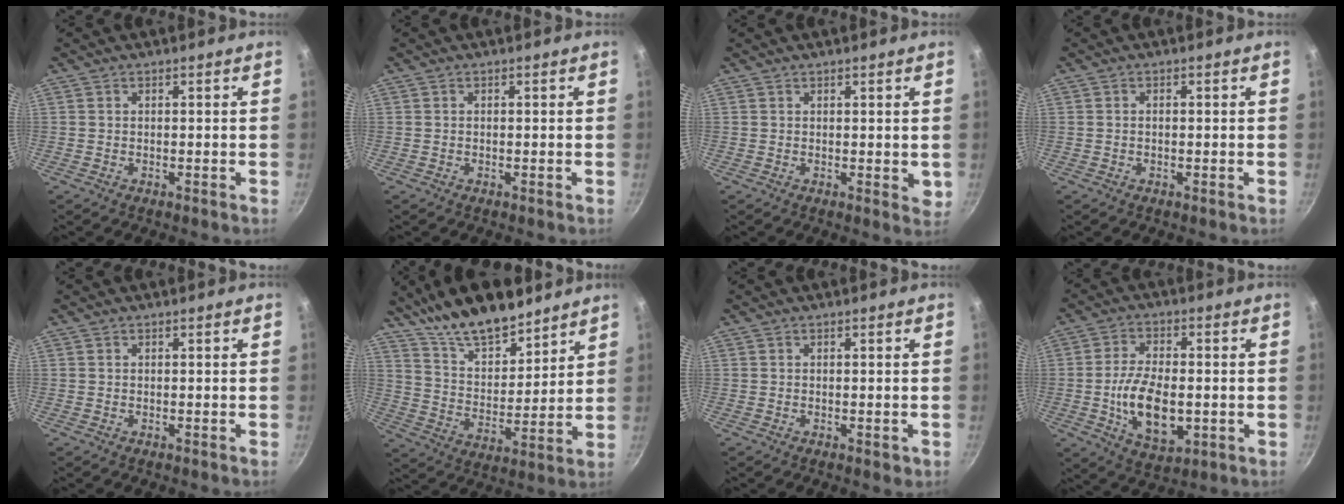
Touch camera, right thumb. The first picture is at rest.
{"total": 0.0}
{"total": 2.4, "force": [1.1, 1.1, 1.8], "torque": [-0.018, -0.003, 0.018]}
{"total": 0.7, "force": [-0.1, 0.4, 0.5], "torque": [-0.008, 0.004, -0.003]}
{"total": 0.0}
{"total": 18.1, "force": [14.0, 6.9, 9.3], "torque": [-0.114, -0.077, 0.243]}
{"total": 1.0, "force": [-0.3, 0.5, 0.8], "torque": [-0.010, -0.002, -0.003]}
{"total": 12.5, "force": [-1.6, 6.8, 10.4], "torque": [-0.180, 0.003, -0.025]}